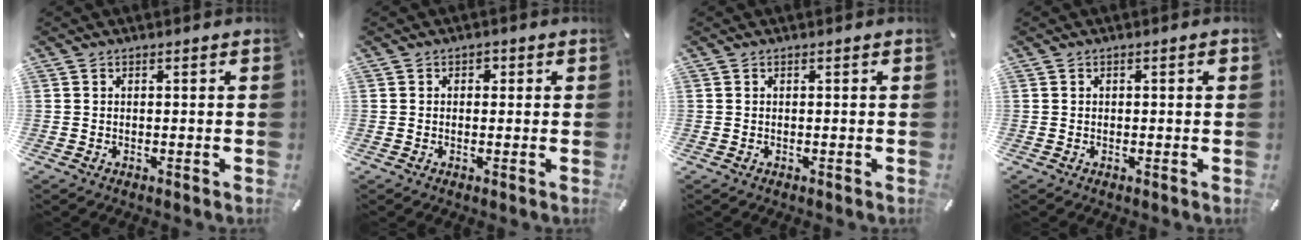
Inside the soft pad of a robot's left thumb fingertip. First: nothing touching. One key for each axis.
{"total": 1.4, "fx": 0.0, "fy": 1.3, "fz": 0.5, "tx": -0.003, "ty": 0.004, "tz": -0.004}
{"total": 0.0}
{"total": 0.8, "fx": 0.1, "fy": 0.5, "fz": 0.6, "tx": -0.011, "ty": 0.005, "tz": 0.001}